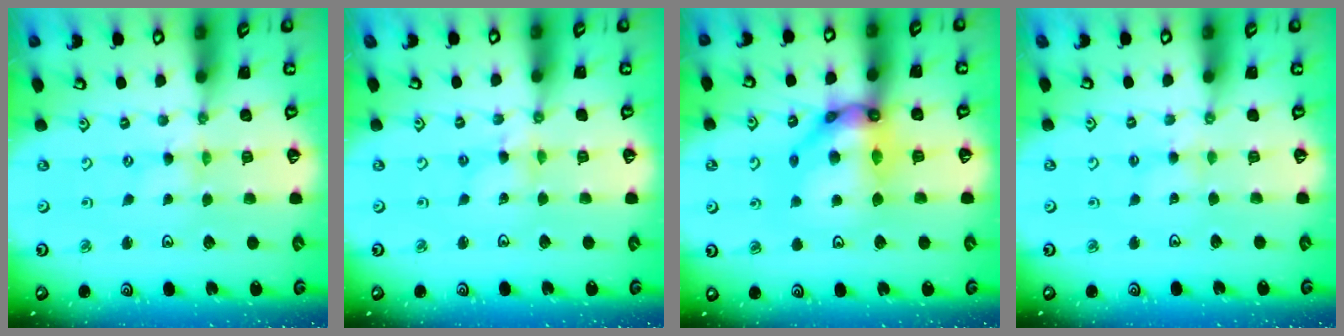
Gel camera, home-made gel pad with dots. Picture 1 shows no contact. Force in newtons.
{"total": 2.7, "press": 2.7, "slide": 0.2}
{"total": 14.9, "press": 14.9, "slide": 1.1}
{"total": 2.7, "press": 2.7, "slide": 0.5}